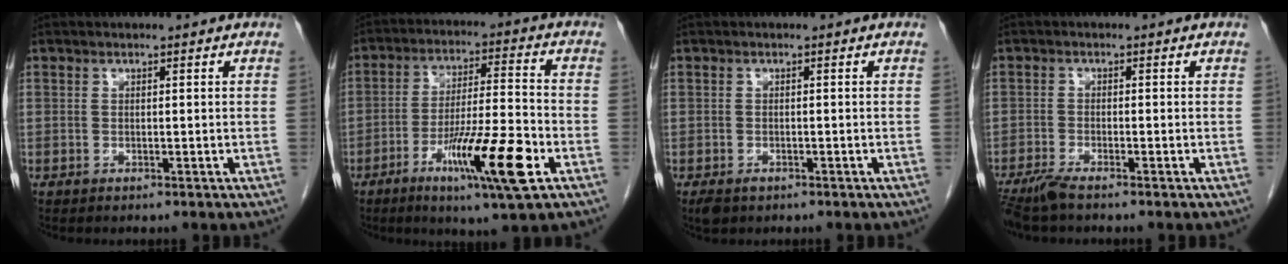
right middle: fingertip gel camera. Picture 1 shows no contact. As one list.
[{"total": 13.4, "force": [-6.0, 0.5, 12.0], "torque": [-0.210, -0.019, -0.101]}, {"total": 2.2, "force": [-1.4, 1.3, 1.1], "torque": [-0.022, -0.004, -0.016]}, {"total": 3.5, "force": [-2.9, 0.1, 2.0], "torque": [-0.043, -0.010, -0.059]}]